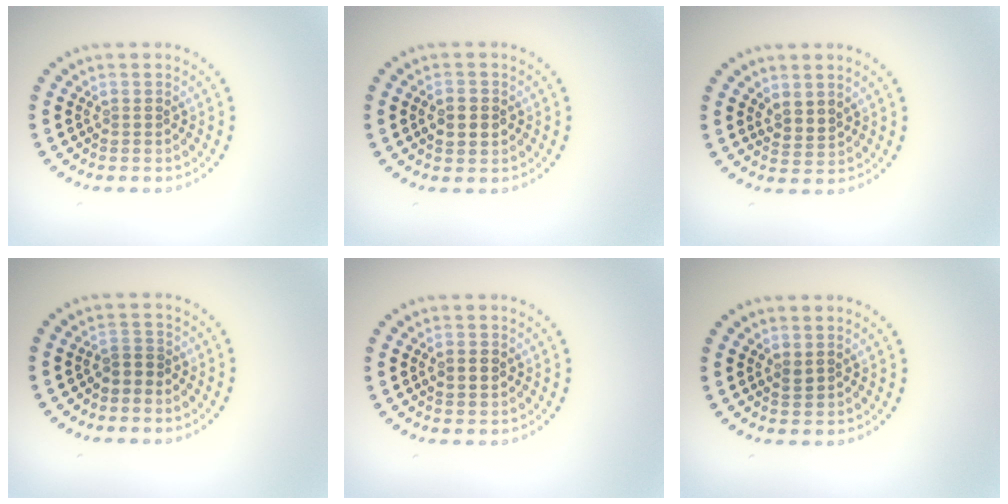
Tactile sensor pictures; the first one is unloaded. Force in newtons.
{"total": 2.0, "press": 2.0, "slide": 0.1}
{"total": 1.7, "press": 1.3, "slide": 1.1}
{"total": 1.5, "press": 1.2, "slide": 0.9}
{"total": 1.4, "press": 1.4, "slide": 0.1}
{"total": 0.7, "press": 0.7, "slide": 0.3}